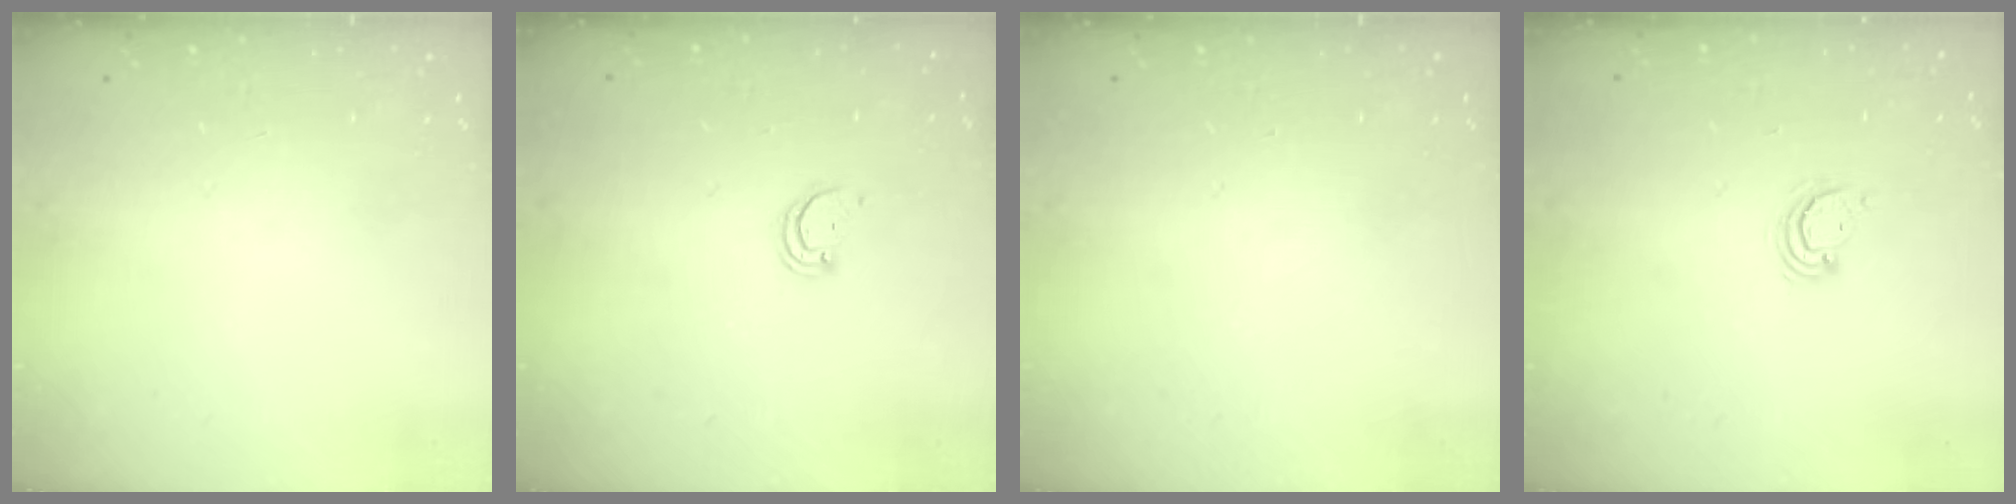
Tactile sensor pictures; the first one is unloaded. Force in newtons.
{"total": 1.5, "press": 1.5, "slide": 0.1}
{"total": 0.0}
{"total": 3.0, "press": 3.0, "slide": 0.2}